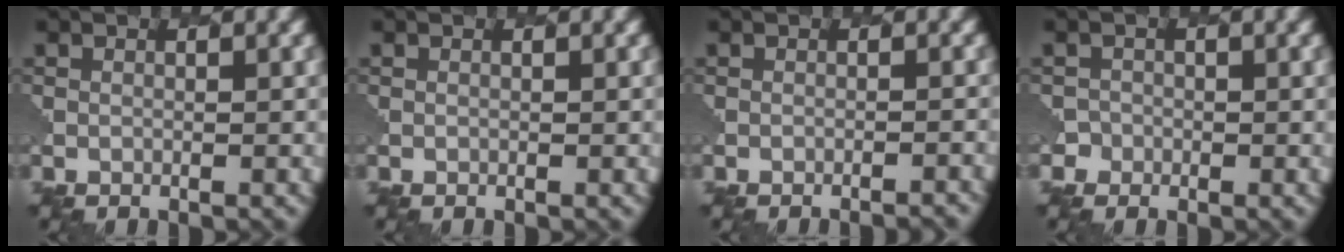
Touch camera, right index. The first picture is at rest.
{"total": 0.0}
{"total": 2.1, "force": [-1.9, 0.4, 0.7], "torque": [-0.001, 0.014, -0.030]}
{"total": 1.4, "force": [-0.7, 1.0, -0.6], "torque": [0.014, 0.013, -0.013]}